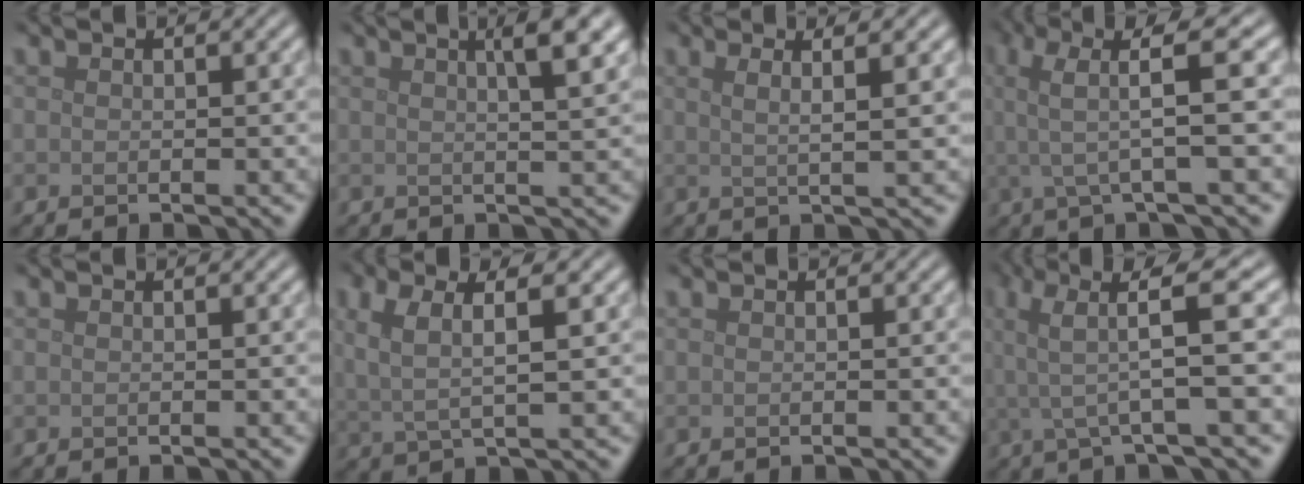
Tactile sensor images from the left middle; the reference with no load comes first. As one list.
[{"total": 4.9, "force": [2.4, 1.5, 4.1], "torque": [-0.034, 0.022, 0.011]}, {"total": 4.0, "force": [1.8, 1.2, 3.3], "torque": [-0.032, 0.014, -0.001]}, {"total": 5.9, "force": [1.1, 1.0, 5.8], "torque": [-0.103, 0.014, 0.012]}, {"total": 0.0}, {"total": 4.1, "force": [1.3, 1.3, 3.7], "torque": [-0.079, 0.000, 0.027]}, {"total": 0.0}, {"total": 6.6, "force": [1.4, 1.2, 6.3], "torque": [-0.115, 0.010, 0.018]}]